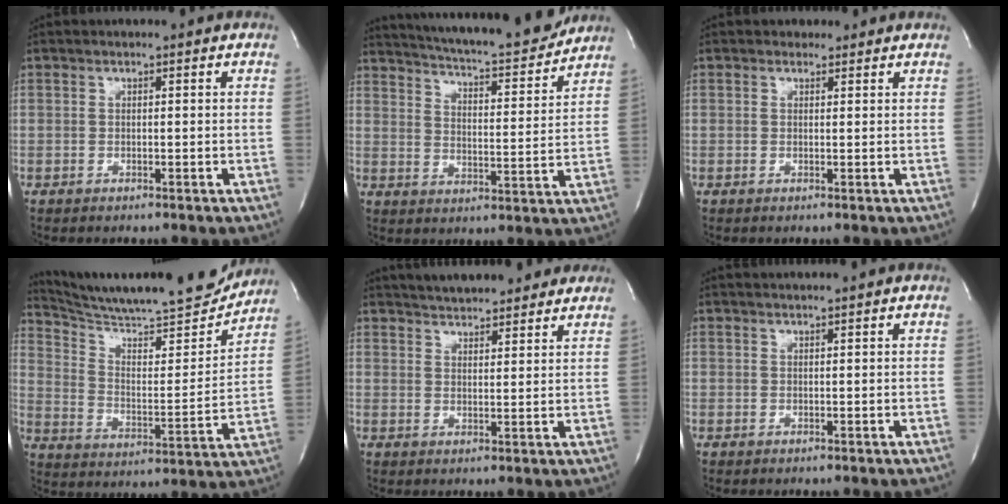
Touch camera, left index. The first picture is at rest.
{"total": 18.5, "force": [17.0, 1.9, 7.0], "torque": [-0.115, -0.019, 0.237]}
{"total": 1.3, "force": [1.0, 0.8, 0.0], "torque": [0.000, 0.005, 0.012]}
{"total": 21.6, "force": [20.3, 1.4, 7.2], "torque": [-0.124, -0.046, 0.298]}
{"total": 12.7, "force": [11.6, 2.8, 4.5], "torque": [-0.061, 0.022, 0.157]}
{"total": 2.5, "force": [2.3, -0.5, 0.8], "torque": [-0.009, 0.014, 0.038]}